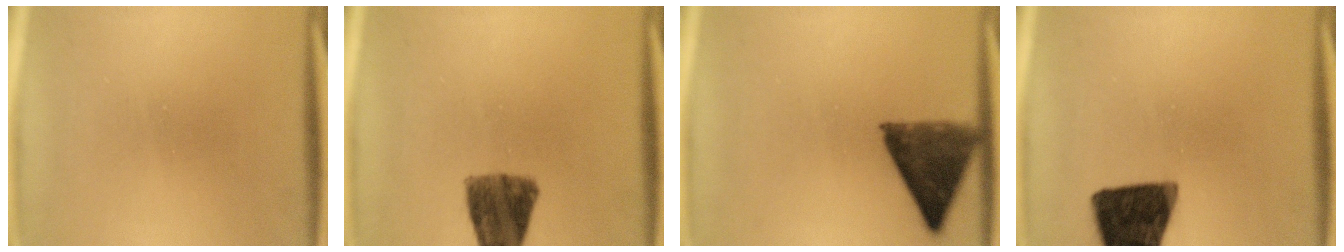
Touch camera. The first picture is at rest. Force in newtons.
{"total": 8.4}
{"total": 8.4}
{"total": 15.0}